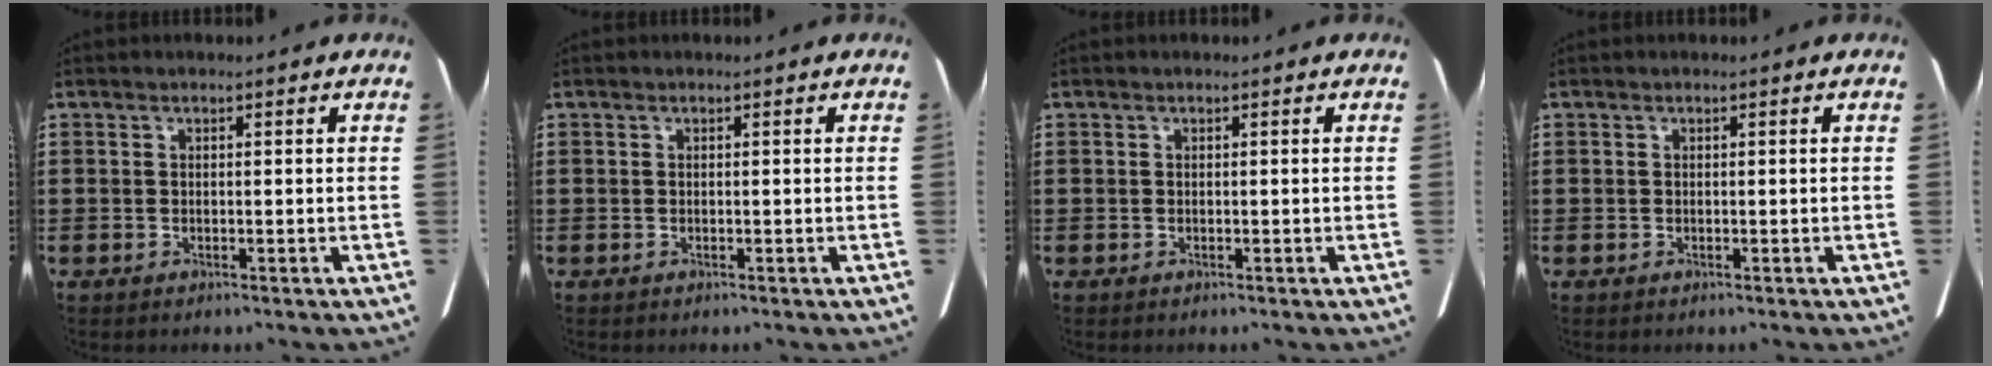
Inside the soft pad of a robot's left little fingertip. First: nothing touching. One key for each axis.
{"total": 0.0}
{"total": 0.0}
{"total": 0.0}